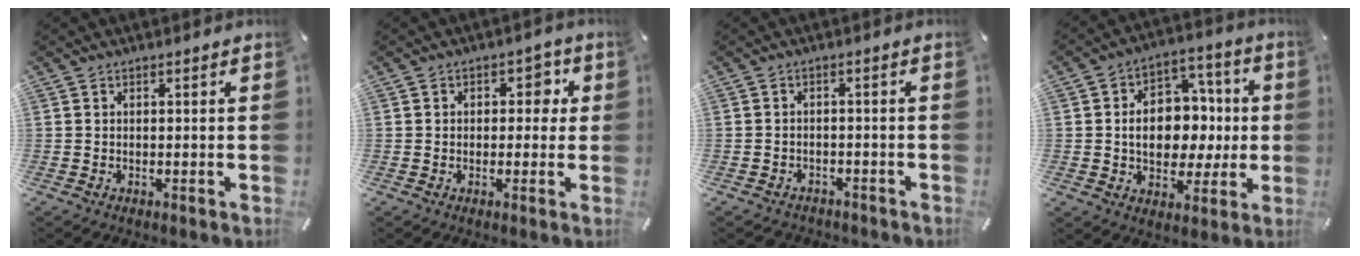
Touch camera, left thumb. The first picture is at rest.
{"total": 4.6, "force": [0.4, 3.6, 2.9], "torque": [-0.021, -0.001, -0.006]}
{"total": 2.5, "force": [-1.9, 1.5, 0.5], "torque": [-0.015, 0.010, -0.043]}
{"total": 13.0, "force": [-0.7, 10.5, 7.7], "torque": [-0.127, 0.008, -0.004]}